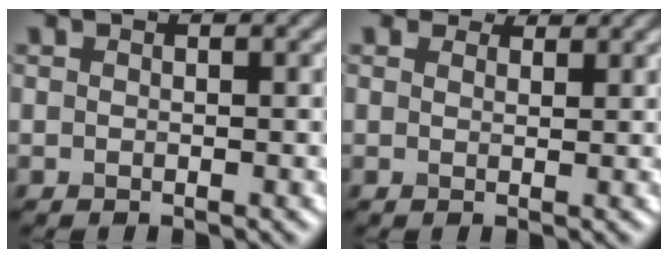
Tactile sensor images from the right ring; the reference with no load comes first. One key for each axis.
{"total": 2.9, "fx": 2.5, "fy": 1.2, "fz": 0.9, "tx": -0.017, "ty": -0.006, "tz": 0.037}